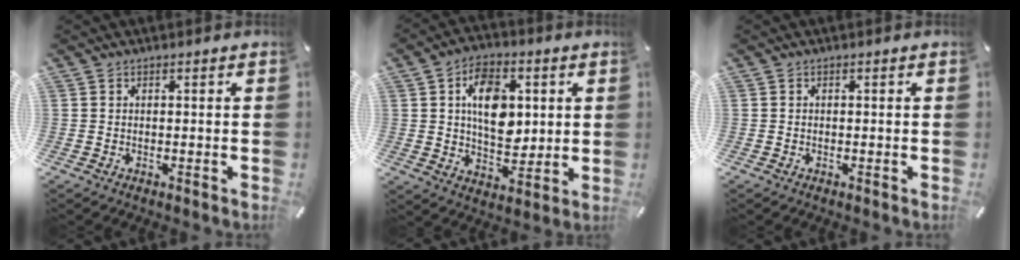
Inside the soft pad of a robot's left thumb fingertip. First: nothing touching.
{"total": 12.2, "force": [2.6, 8.5, 8.4], "torque": [-0.123, 0.007, 0.047]}
{"total": 0.0}